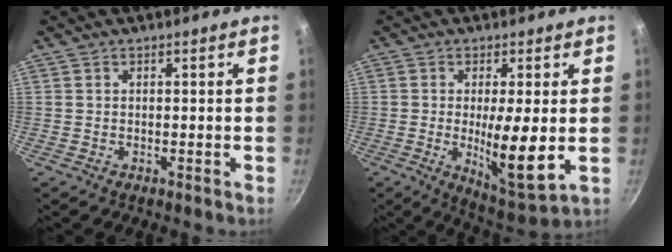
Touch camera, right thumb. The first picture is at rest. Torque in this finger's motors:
{"motor_torque": [1.40, 1.21, 1.47, 0.02, 0.15]}